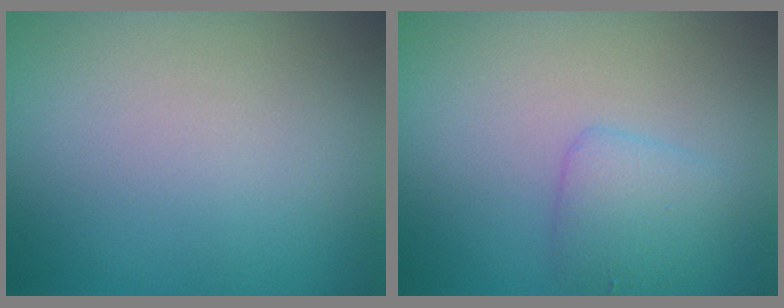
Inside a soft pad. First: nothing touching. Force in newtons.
{"total": 2.2, "press": 2.2, "slide": 0.2}